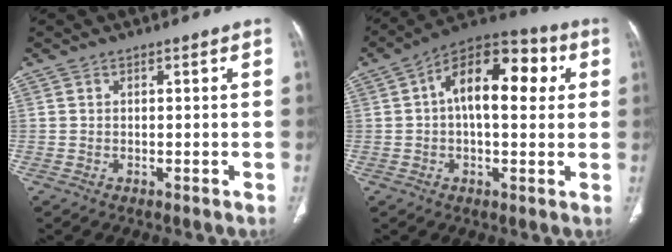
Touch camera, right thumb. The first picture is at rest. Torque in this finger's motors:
{"motor_torque": [-0.58, 1.02, 0.68, 0.40, 0.23]}